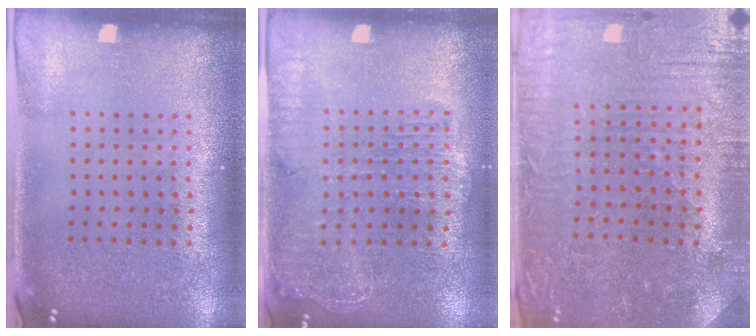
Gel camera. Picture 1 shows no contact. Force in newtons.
{"total": 1.7, "press": 1.6, "slide": 0.6}
{"total": 1.6, "press": 1.5, "slide": 0.5}